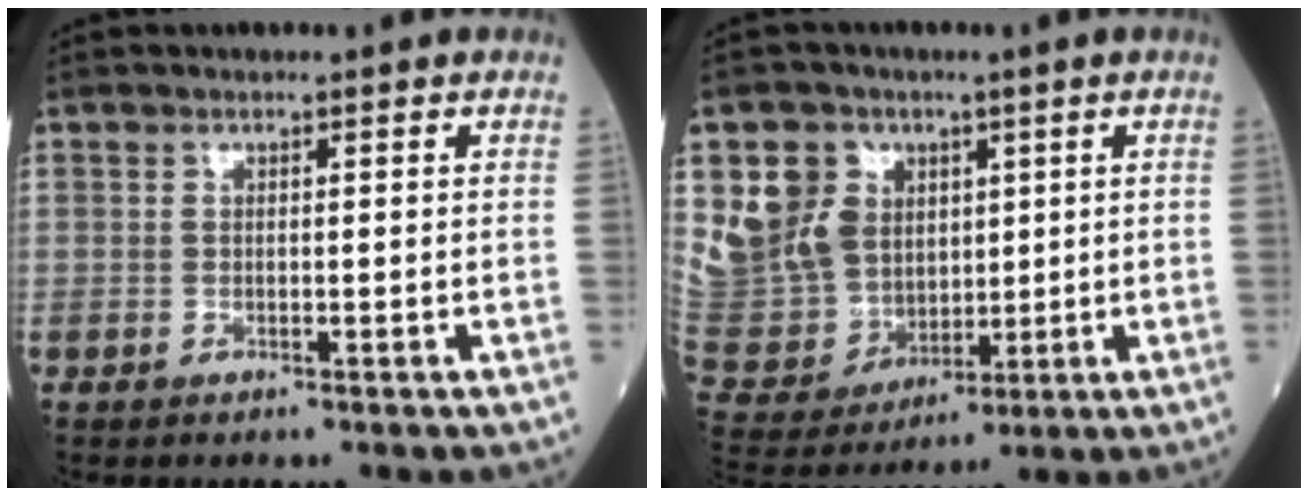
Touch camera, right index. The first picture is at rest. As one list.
[{"total": 13.9, "force": [5.3, 11.8, 5.1], "torque": [-0.140, 0.032, 0.121]}]